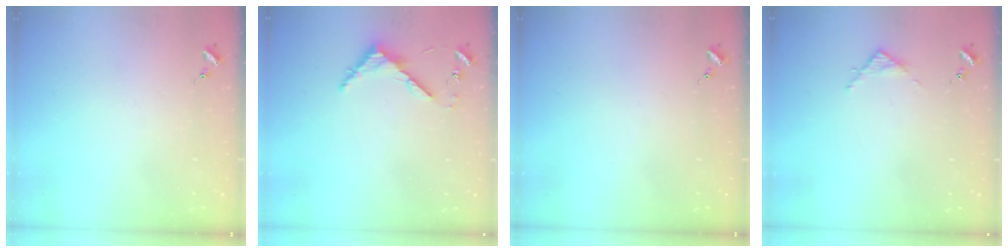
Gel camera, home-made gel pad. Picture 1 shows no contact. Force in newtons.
{"total": 4.6, "press": 4.6, "slide": 0.4}
{"total": 0.0}
{"total": 2.8, "press": 2.8, "slide": 0.4}